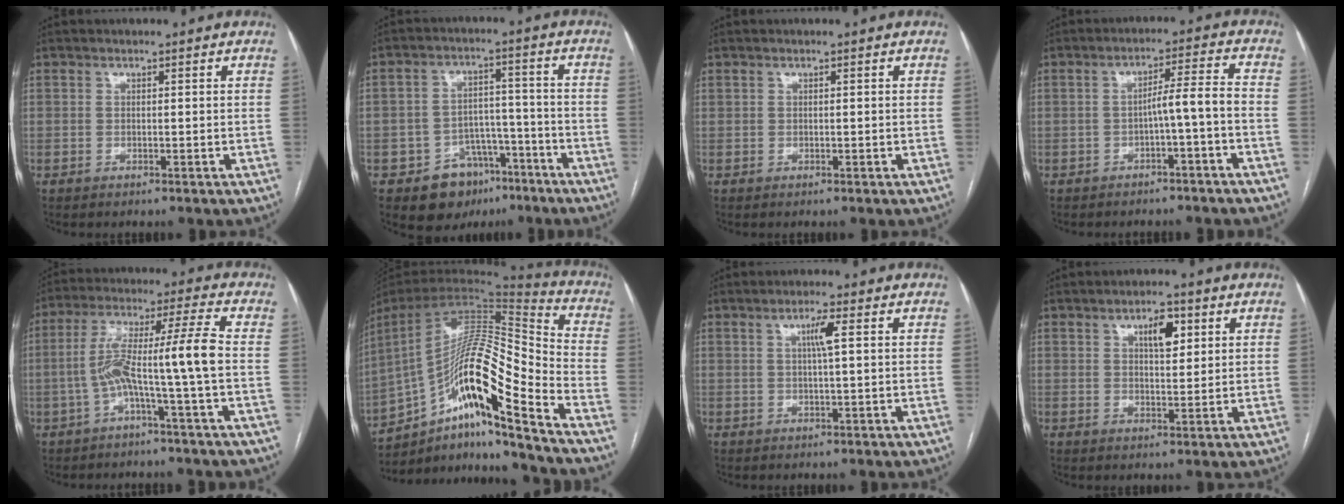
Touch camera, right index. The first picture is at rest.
{"total": 9.2, "force": [-5.4, 6.8, 3.1], "torque": [-0.034, 0.029, -0.071]}
{"total": 0.0}
{"total": 6.2, "force": [-2.3, -0.5, 5.7], "torque": [-0.083, 0.025, -0.032]}
{"total": 10.1, "force": [-2.0, -1.3, 9.8], "torque": [-0.184, 0.037, -0.034]}
{"total": 21.6, "force": [-11.9, 1.3, 18.0], "torque": [-0.308, 0.020, -0.204]}
{"total": 3.0, "force": [0.8, -0.1, 2.9], "torque": [-0.052, 0.001, 0.012]}
{"total": 4.8, "force": [2.1, 1.8, 3.8], "torque": [-0.064, 0.006, 0.034]}